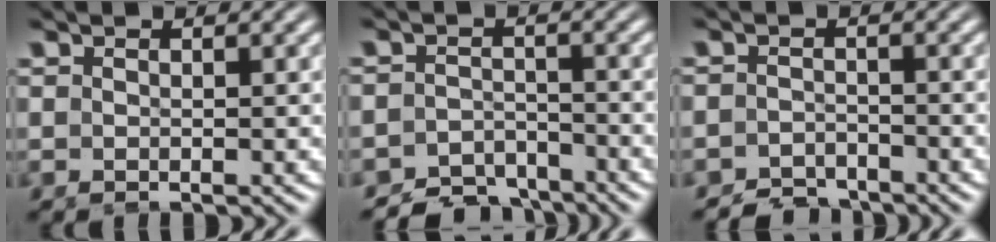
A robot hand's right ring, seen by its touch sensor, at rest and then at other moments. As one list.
[{"total": 6.8, "force": [-6.2, 2.6, 0.7], "torque": [0.015, -0.020, -0.111]}, {"total": 4.7, "force": [-4.5, 1.3, -0.1], "torque": [0.016, -0.020, -0.081]}]